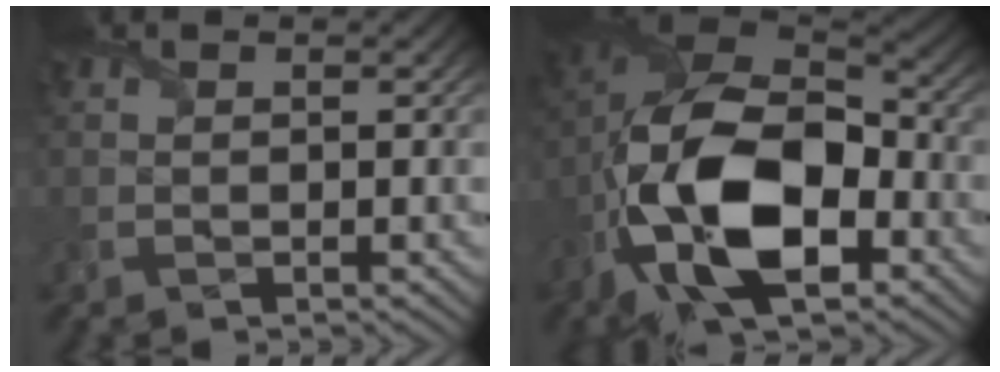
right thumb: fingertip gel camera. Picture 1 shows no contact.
{"total": 17.8, "force": [-6.0, 9.8, 13.6], "torque": [-0.272, -0.021, -0.113]}